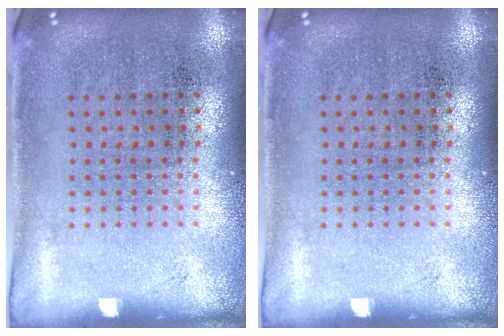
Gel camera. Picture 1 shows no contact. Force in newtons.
{"total": 0.0}